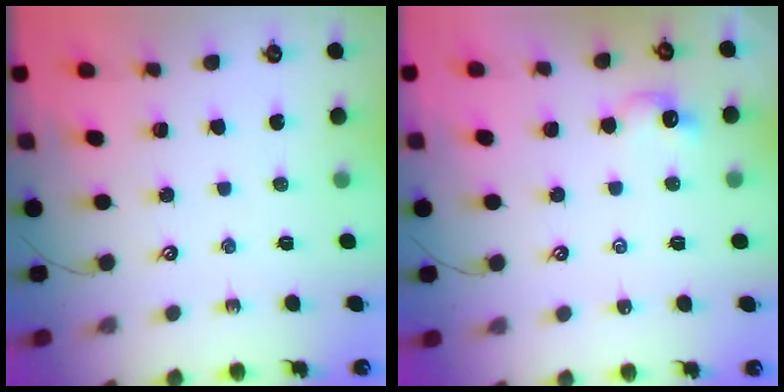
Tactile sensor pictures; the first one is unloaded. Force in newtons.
{"total": 2.3, "press": 2.2, "slide": 0.5}